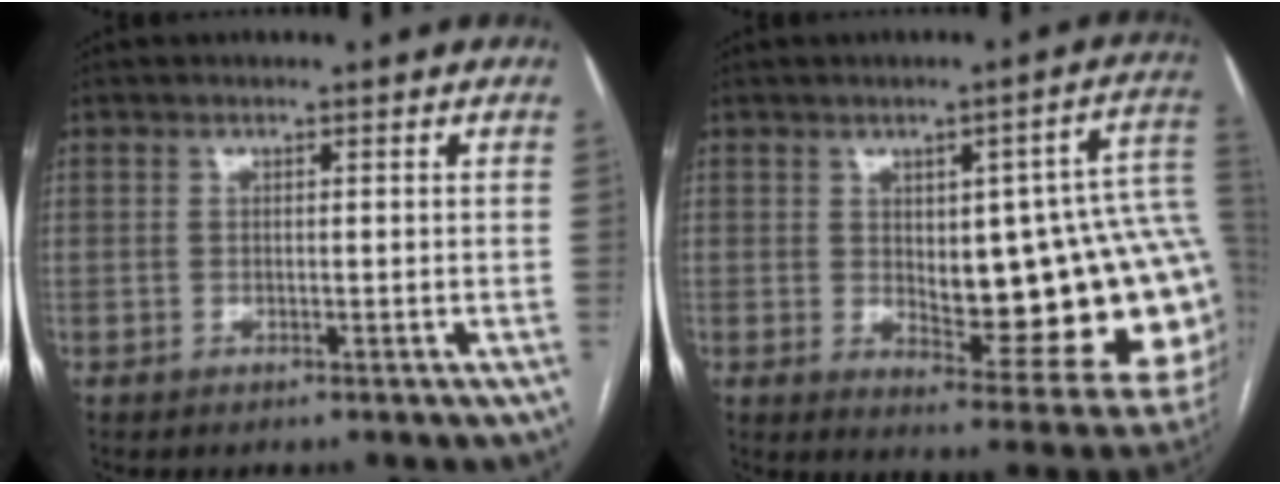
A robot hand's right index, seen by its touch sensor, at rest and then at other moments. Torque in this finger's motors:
{"motor_torque": [1.71, -0.43, 0.54, 0.07]}